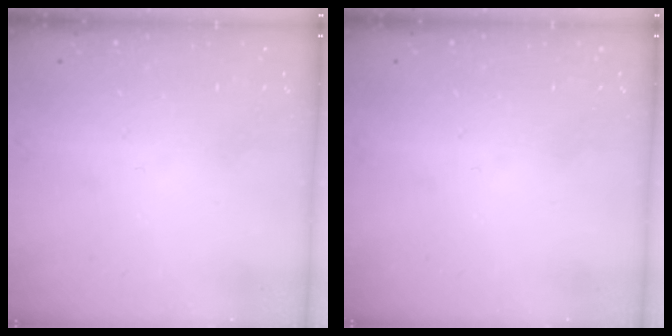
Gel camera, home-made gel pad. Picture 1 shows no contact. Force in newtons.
{"total": 0.0}